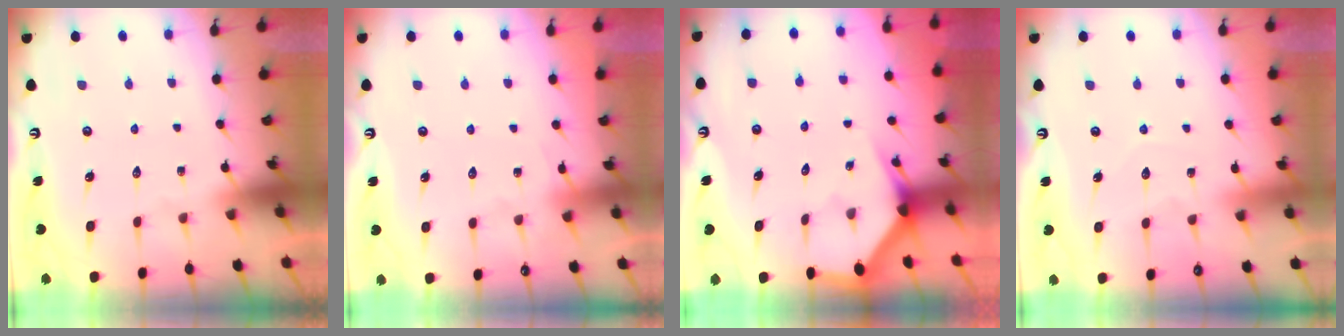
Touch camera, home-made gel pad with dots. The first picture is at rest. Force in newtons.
{"total": 4.2, "press": 4.2, "slide": 0.5}
{"total": 3.0, "press": 3.0, "slide": 0.1}
{"total": 3.8, "press": 3.8, "slide": 0.4}